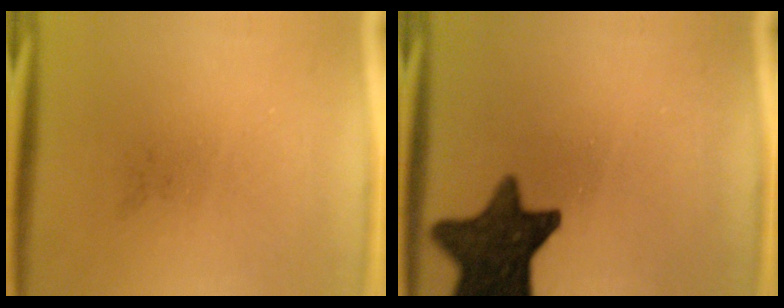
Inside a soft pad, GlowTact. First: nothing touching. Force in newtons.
{"total": 13.9}